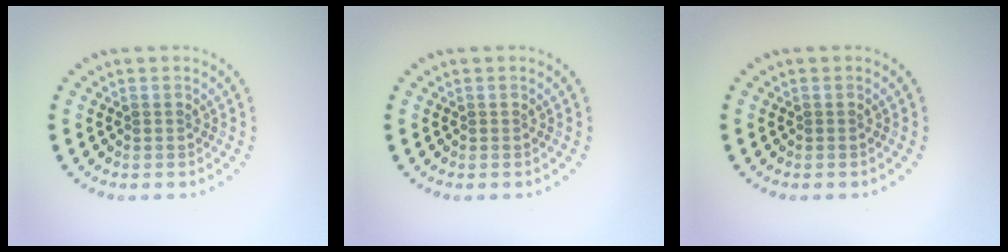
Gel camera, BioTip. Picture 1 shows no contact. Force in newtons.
{"total": 0.0}
{"total": 0.0}